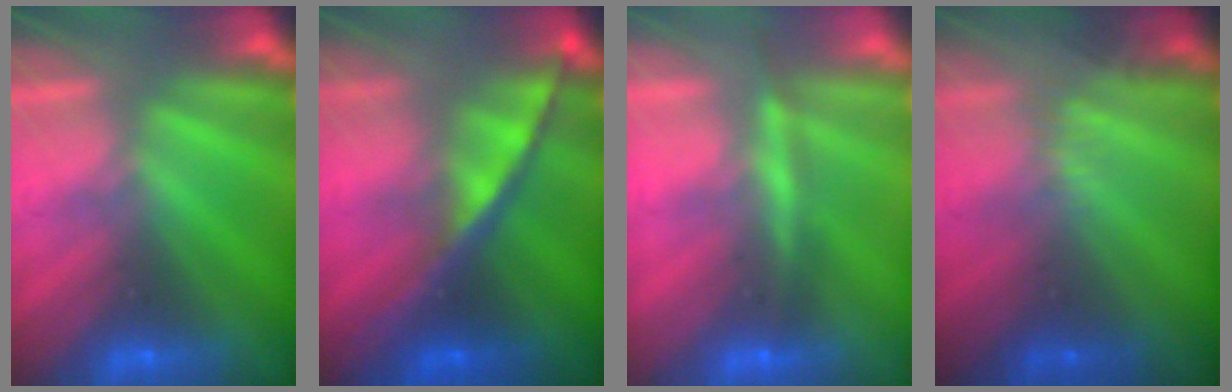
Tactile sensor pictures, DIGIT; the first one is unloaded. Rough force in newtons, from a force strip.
{"total": 7.6}
{"total": 4.7}
{"total": 2.3}